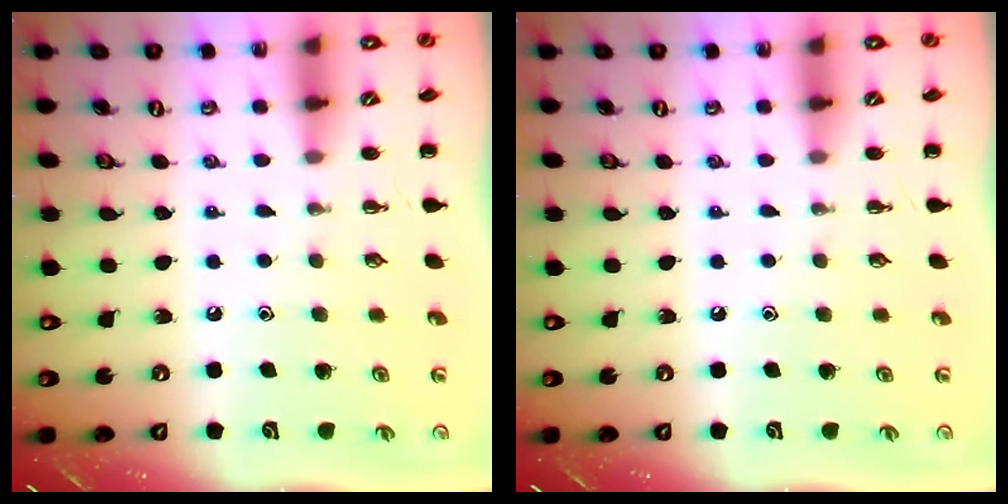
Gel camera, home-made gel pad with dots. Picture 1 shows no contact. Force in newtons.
{"total": 0.0}